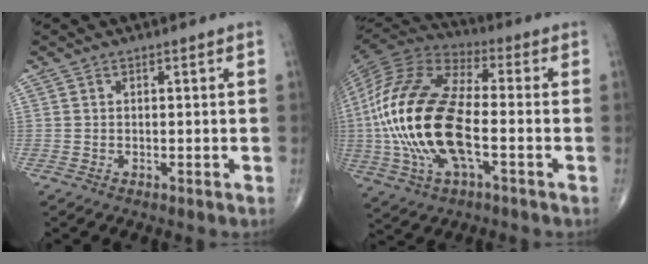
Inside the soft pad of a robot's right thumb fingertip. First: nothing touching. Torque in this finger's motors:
{"motor_torque": [2.39, 2.42, 2.77, 0.00, 0.45]}